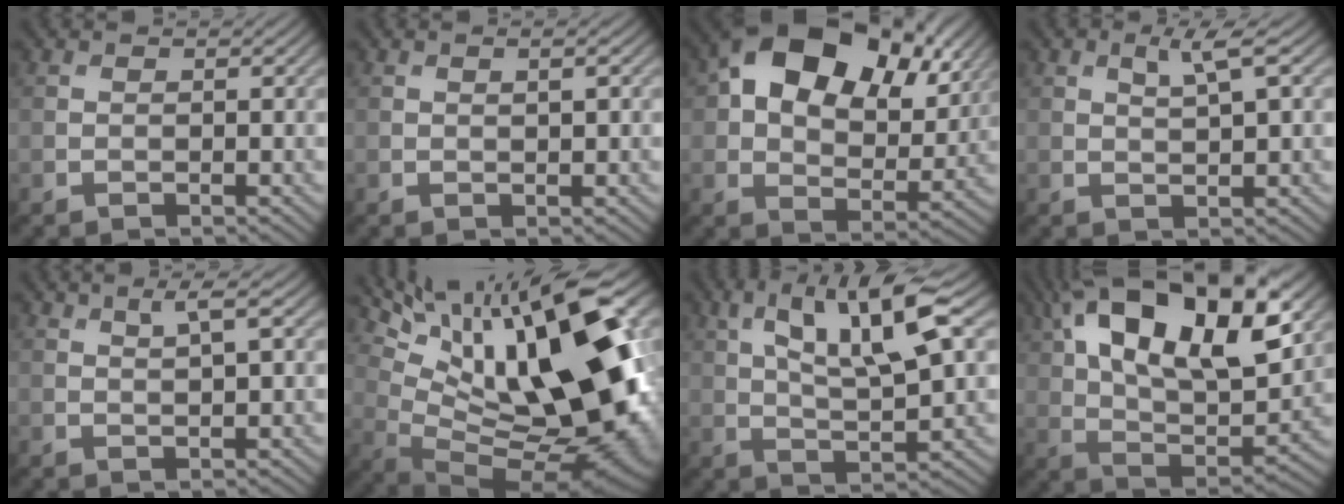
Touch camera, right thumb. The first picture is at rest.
{"total": 1.2, "force": [0.4, 0.2, 1.2], "torque": [-0.022, 0.004, 0.005]}
{"total": 18.8, "force": [8.3, 11.6, 12.3], "torque": [-0.214, 0.033, 0.125]}
{"total": 3.2, "force": [1.4, 0.6, 2.8], "torque": [-0.056, 0.003, 0.027]}
{"total": 2.7, "force": [1.3, 0.4, 2.3], "torque": [-0.044, 0.006, 0.024]}
{"total": 21.1, "force": [6.7, 8.7, 18.0], "torque": [-0.266, 0.025, 0.125]}
{"total": 11.7, "force": [4.6, 3.3, 10.2], "torque": [-0.185, 0.010, 0.079]}
{"total": 21.2, "force": [9.4, 10.0, 16.2], "torque": [-0.287, 0.040, 0.135]}